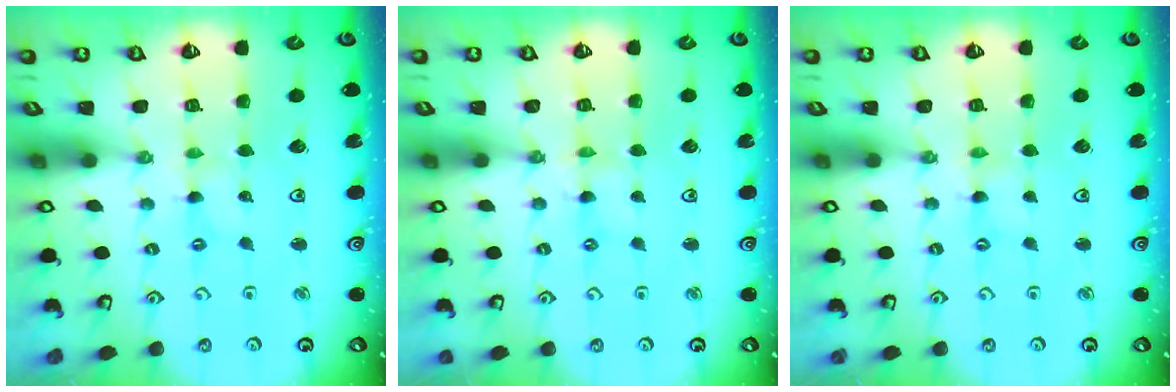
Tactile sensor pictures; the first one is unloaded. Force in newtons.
{"total": 0.0}
{"total": 0.0}